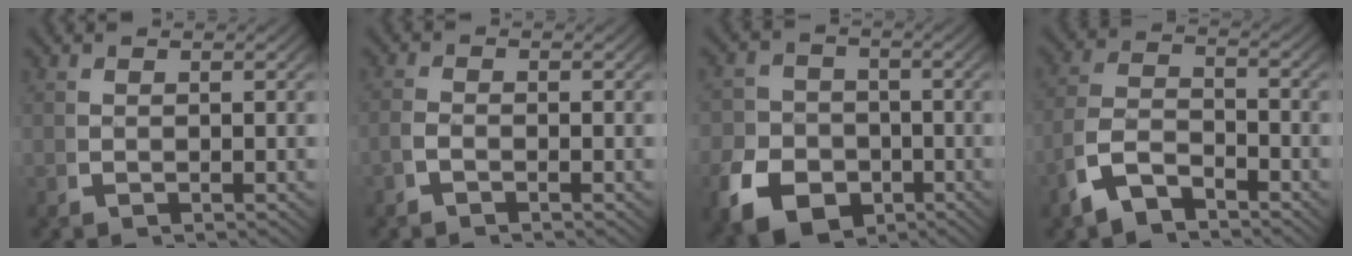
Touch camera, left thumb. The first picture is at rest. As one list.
[{"total": 1.1, "force": [-0.8, 0.4, 0.6], "torque": [-0.016, -0.003, -0.017]}, {"total": 9.8, "force": [-4.0, 7.8, 4.5], "torque": [-0.074, -0.037, -0.060]}, {"total": 5.7, "force": [-2.6, 3.8, 3.4], "torque": [-0.079, -0.024, -0.039]}]